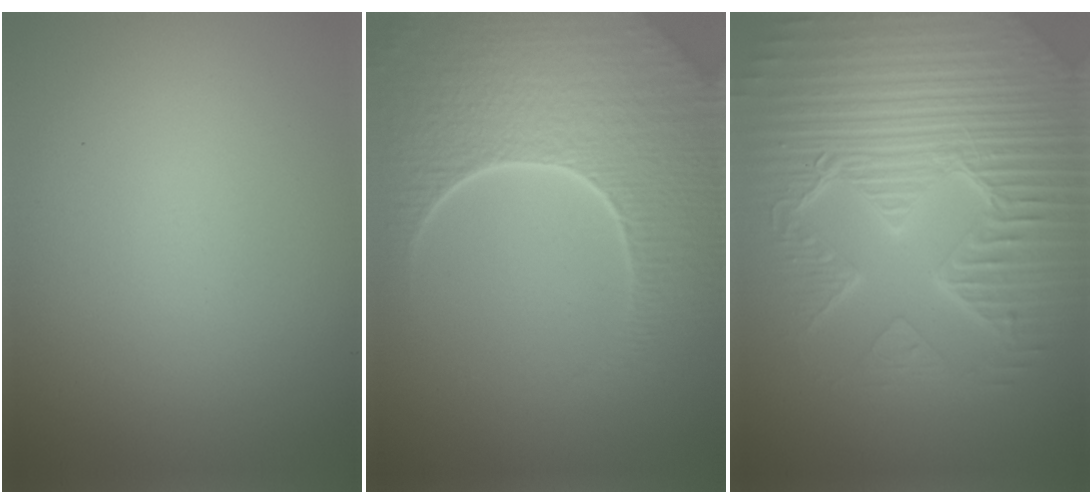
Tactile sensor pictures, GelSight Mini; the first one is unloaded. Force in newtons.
{"total": 9.2, "press": 6.5, "slide": 6.5}
{"total": 9.8, "press": 6.9, "slide": 7.0}